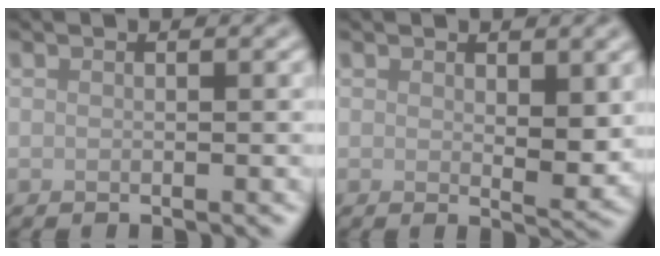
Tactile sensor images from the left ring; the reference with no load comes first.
{"total": 2.7, "force": [0.8, 1.2, 2.3], "torque": [-0.028, -0.011, 0.017]}